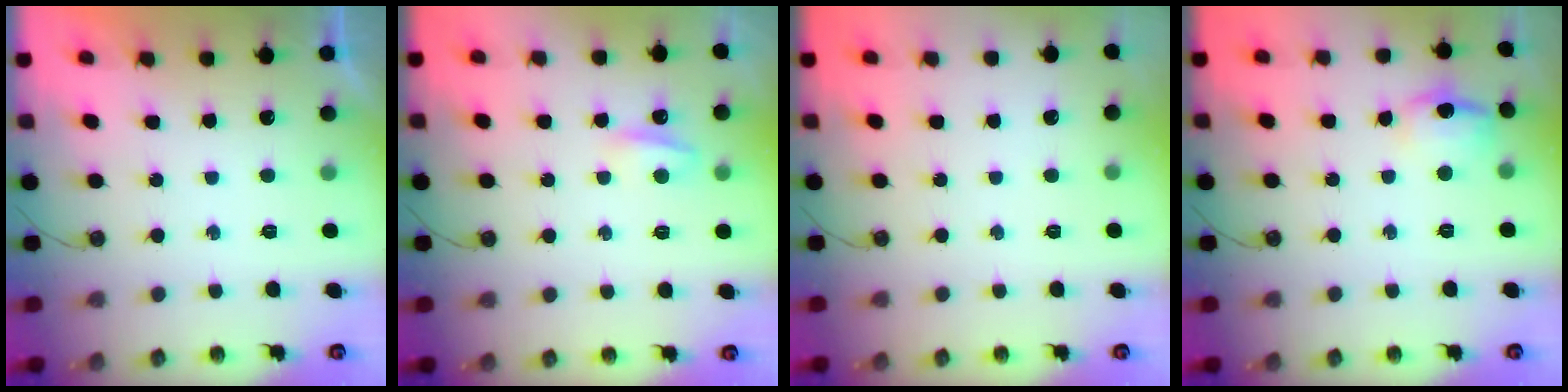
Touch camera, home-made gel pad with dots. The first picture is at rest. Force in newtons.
{"total": 4.8, "press": 4.7, "slide": 0.7}
{"total": 0.0}
{"total": 10.5, "press": 10.5, "slide": 0.8}